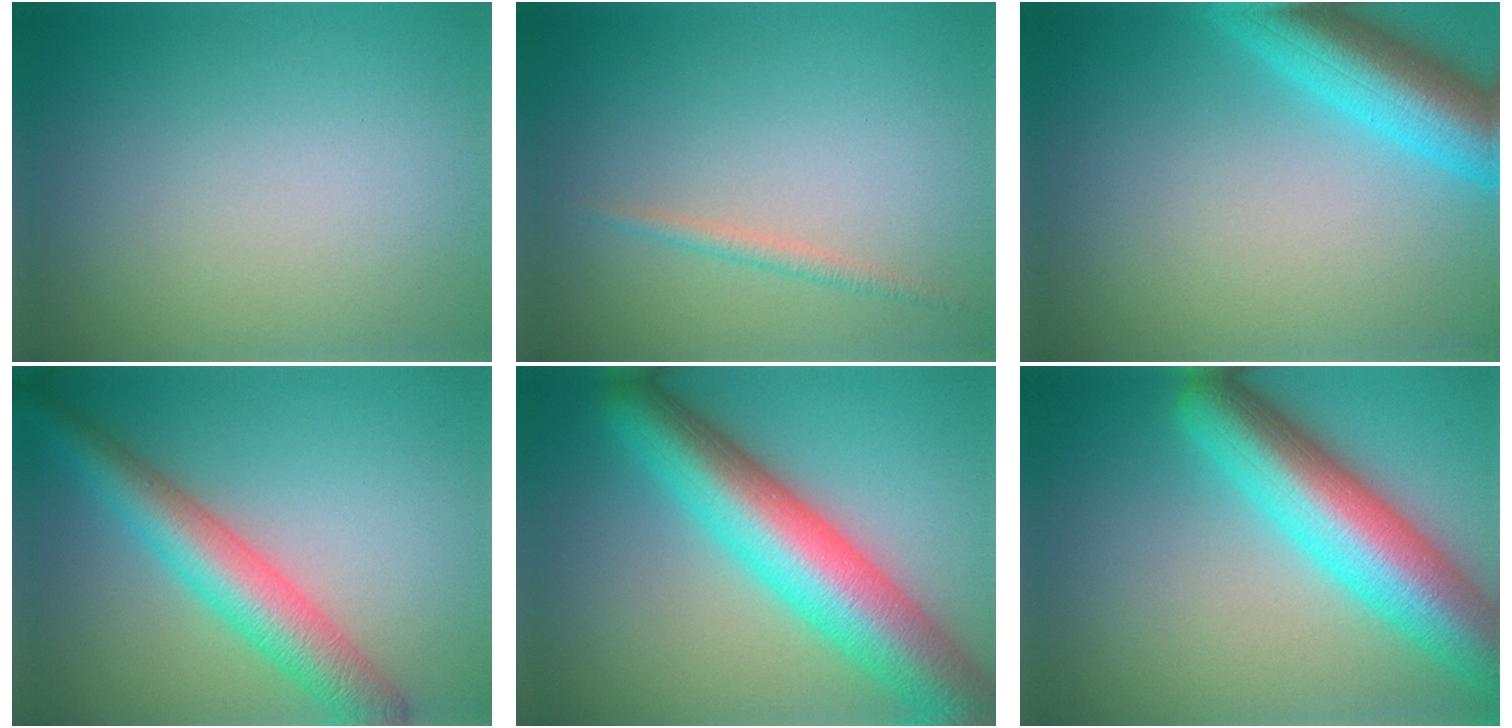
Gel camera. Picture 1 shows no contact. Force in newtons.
{"total": 1.2, "press": 1.2, "slide": 0.0}
{"total": 7.5, "press": 7.5, "slide": 0.4}
{"total": 6.1, "press": 6.1, "slide": 0.2}
{"total": 10.9, "press": 10.9, "slide": 0.3}
{"total": 10.2, "press": 10.2, "slide": 0.4}